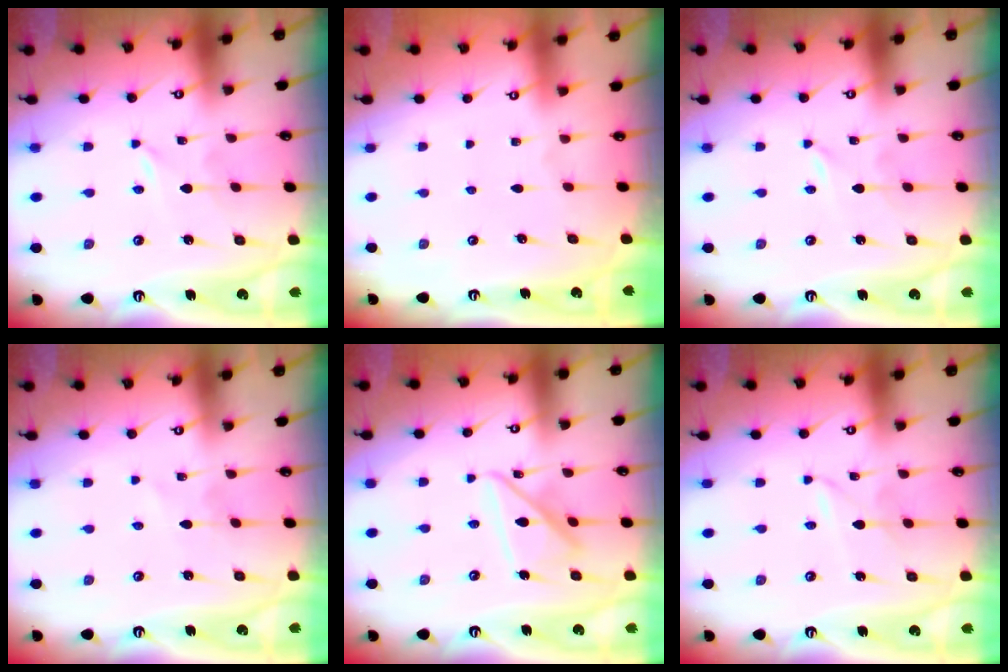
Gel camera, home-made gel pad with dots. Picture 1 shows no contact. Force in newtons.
{"total": 0.0}
{"total": 0.0}
{"total": 1.2, "press": 1.2, "slide": 0.1}
{"total": 13.5, "press": 13.5, "slide": 1.2}
{"total": 0.9, "press": 0.9, "slide": 0.2}